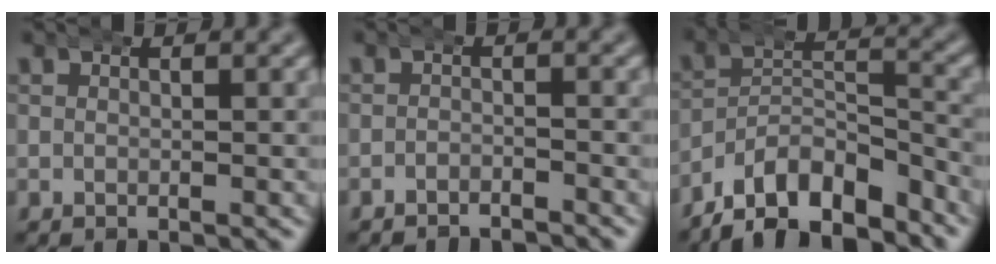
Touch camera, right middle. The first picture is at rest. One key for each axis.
{"total": 2.5, "fx": -2.5, "fy": 0.2, "fz": -0.1, "tx": 0.005, "ty": -0.006, "tz": -0.044}
{"total": 12.1, "fx": -9.1, "fy": 6.5, "fz": 4.7, "tx": -0.062, "ty": -0.028, "tz": -0.147}